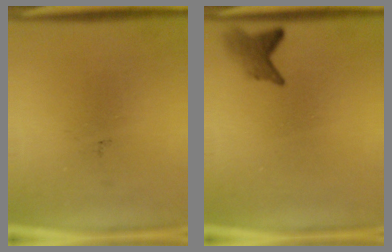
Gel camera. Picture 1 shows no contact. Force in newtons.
{"total": 2.4}